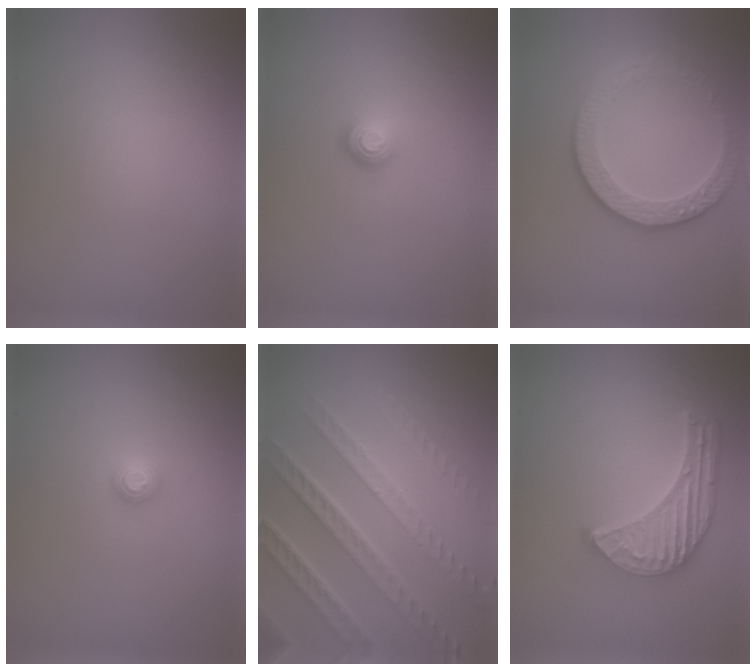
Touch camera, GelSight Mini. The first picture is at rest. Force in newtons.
{"total": 1.7, "press": 1.2, "slide": 1.3}
{"total": 3.8, "press": 3.4, "slide": 1.7}
{"total": 1.2, "press": 1.1, "slide": 0.3}
{"total": 8.0, "press": 5.7, "slide": 5.6}
{"total": 5.7, "press": 4.2, "slide": 3.8}